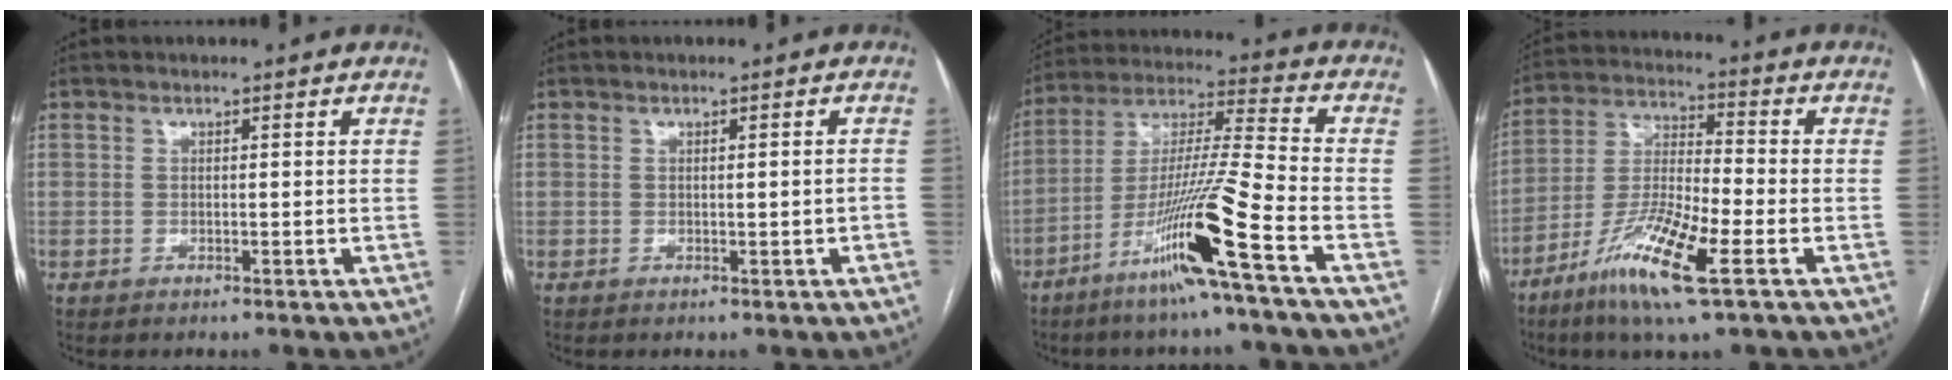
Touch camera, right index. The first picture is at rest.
{"total": 0.9, "force": [-0.3, 0.0, 0.8], "torque": [-0.014, 0.000, 0.000]}
{"total": 15.5, "force": [-8.0, -1.9, 13.1], "torque": [-0.257, -0.023, -0.152]}
{"total": 13.6, "force": [-7.0, 1.2, 11.6], "torque": [-0.237, -0.023, -0.132]}